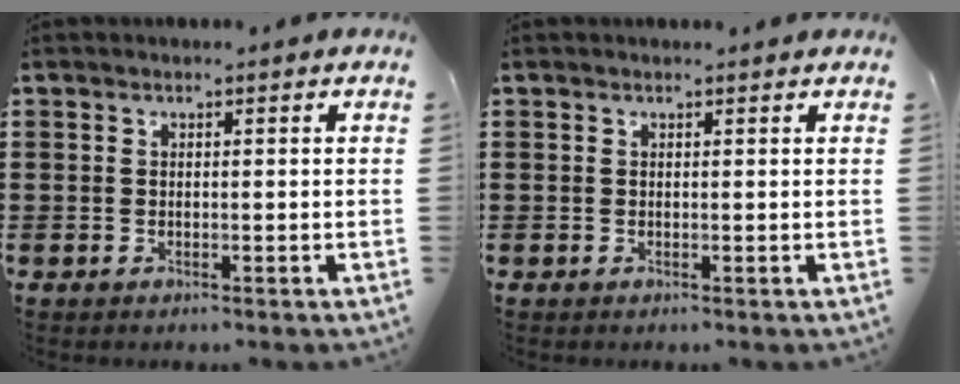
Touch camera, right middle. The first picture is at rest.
{"total": 0.0}